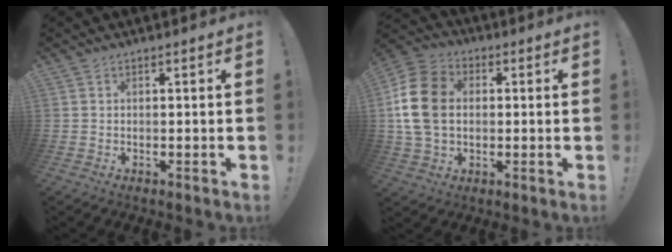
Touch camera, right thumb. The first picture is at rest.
{"total": 16.3, "force": [1.3, 12.3, 10.6], "torque": [-0.195, 0.013, 0.027]}